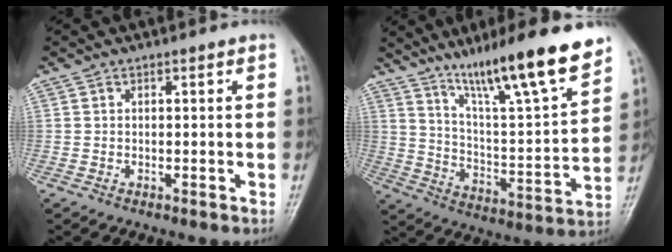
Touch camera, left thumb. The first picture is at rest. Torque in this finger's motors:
{"motor_torque": [1.00, 0.82, 1.43, -1.34, 0.12]}